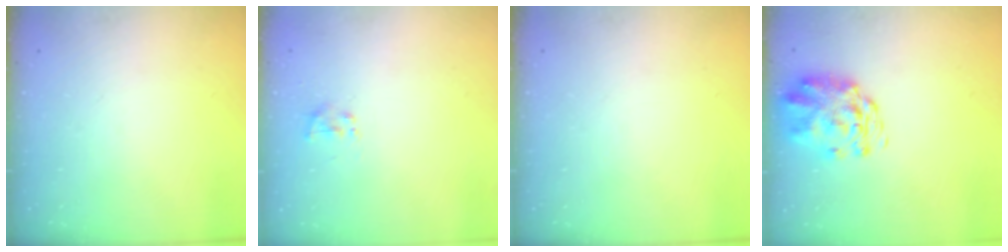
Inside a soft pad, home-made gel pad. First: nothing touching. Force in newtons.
{"total": 1.4, "press": 1.2, "slide": 0.6}
{"total": 0.0}
{"total": 3.4, "press": 3.2, "slide": 0.9}